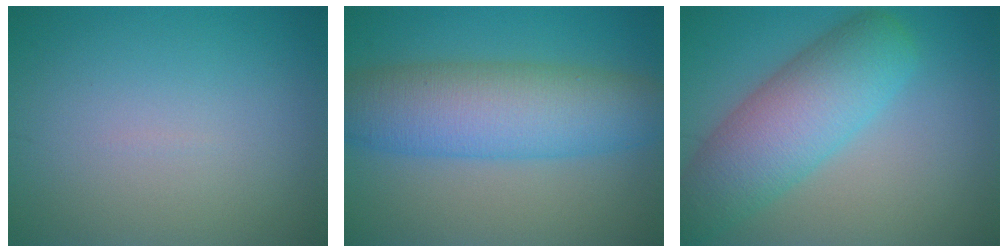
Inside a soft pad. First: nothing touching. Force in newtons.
{"total": 8.5, "press": 8.5, "slide": 0.2}
{"total": 7.7, "press": 7.7, "slide": 0.3}